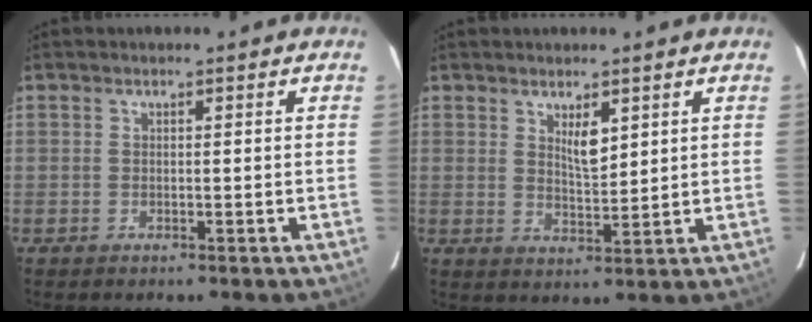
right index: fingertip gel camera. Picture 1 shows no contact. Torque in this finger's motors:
{"motor_torque": [0.48, 0.46, 0.11, 0.05]}